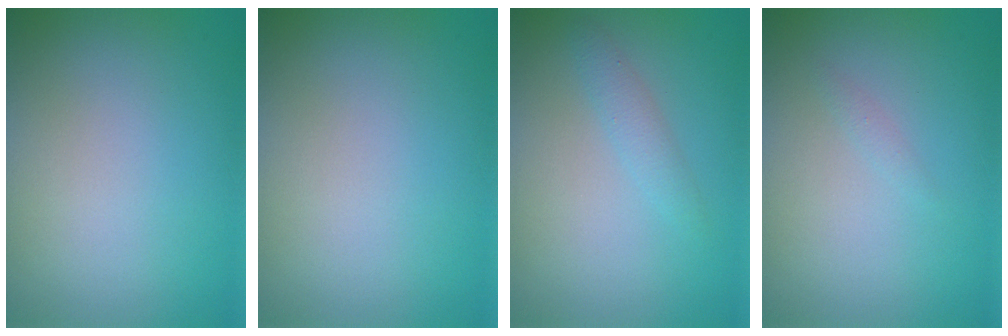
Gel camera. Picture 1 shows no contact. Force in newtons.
{"total": 0.0}
{"total": 1.4, "press": 1.4, "slide": 0.0}
{"total": 0.5, "press": 0.5, "slide": 0.0}